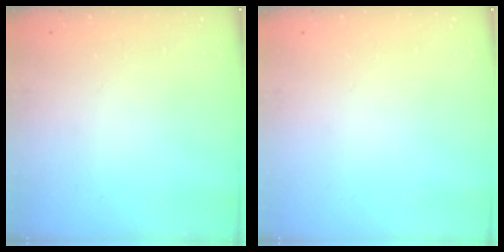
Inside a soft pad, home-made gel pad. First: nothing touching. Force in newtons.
{"total": 0.0}